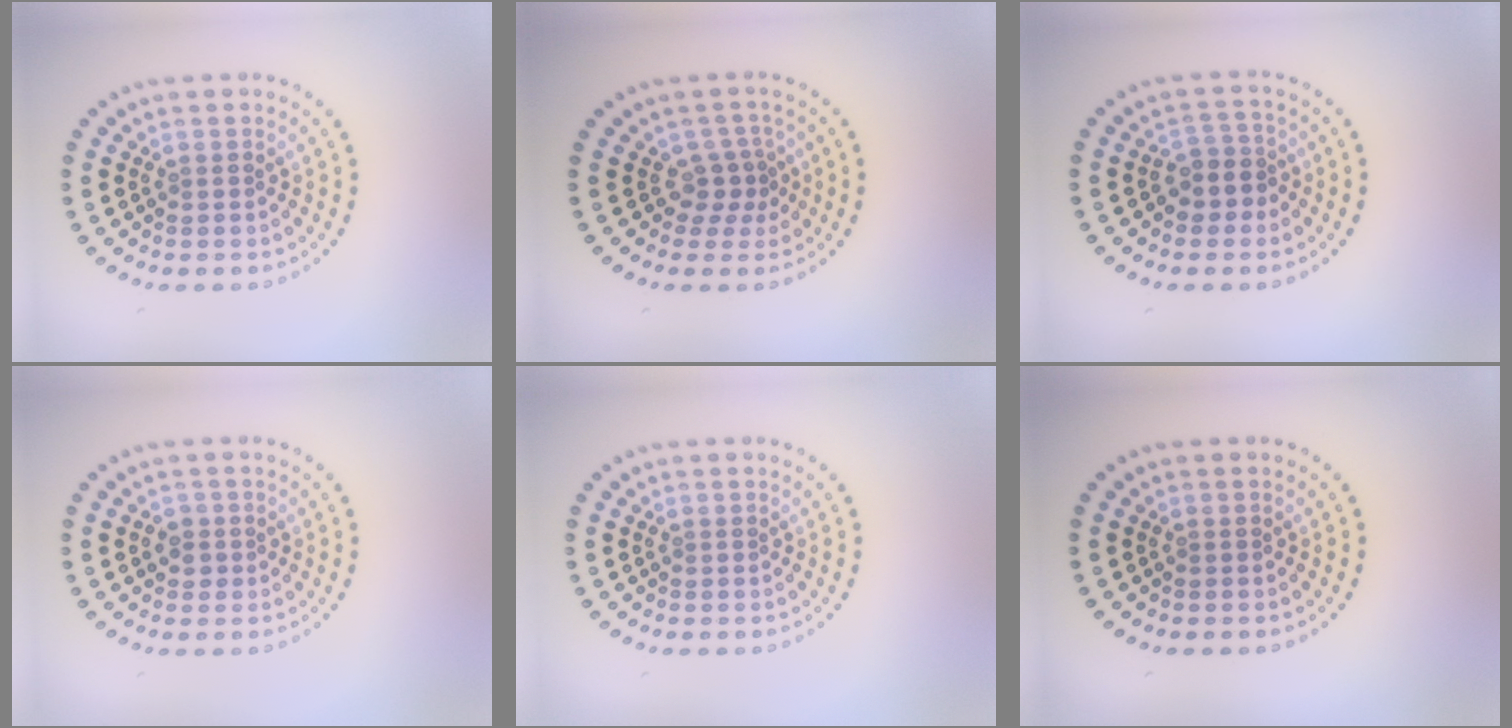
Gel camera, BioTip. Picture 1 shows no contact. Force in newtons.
{"total": 2.2, "press": 1.5, "slide": 1.6}
{"total": 2.5, "press": 2.2, "slide": 1.2}
{"total": 1.3, "press": 1.2, "slide": 0.6}
{"total": 0.0}
{"total": 0.0}